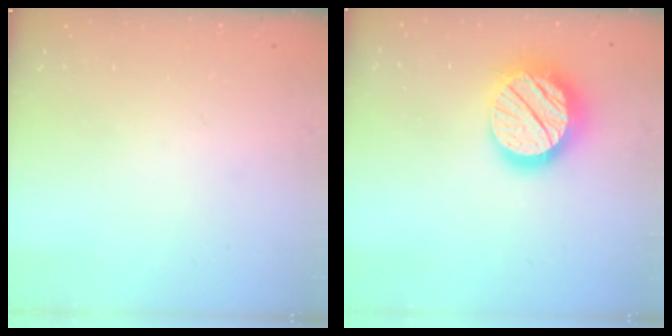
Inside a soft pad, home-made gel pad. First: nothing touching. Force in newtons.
{"total": 19.1, "press": 19.0, "slide": 1.6}